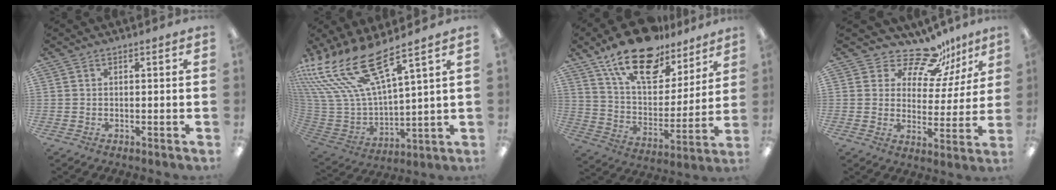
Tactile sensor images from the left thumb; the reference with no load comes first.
{"total": 20.8, "force": [14.0, 7.0, 13.7], "torque": [-0.307, -0.100, 0.247]}
{"total": 19.8, "force": [14.0, 9.3, 10.4], "torque": [-0.180, -0.080, 0.246]}
{"total": 13.6, "force": [11.2, 5.7, 5.0], "torque": [-0.085, -0.082, 0.202]}